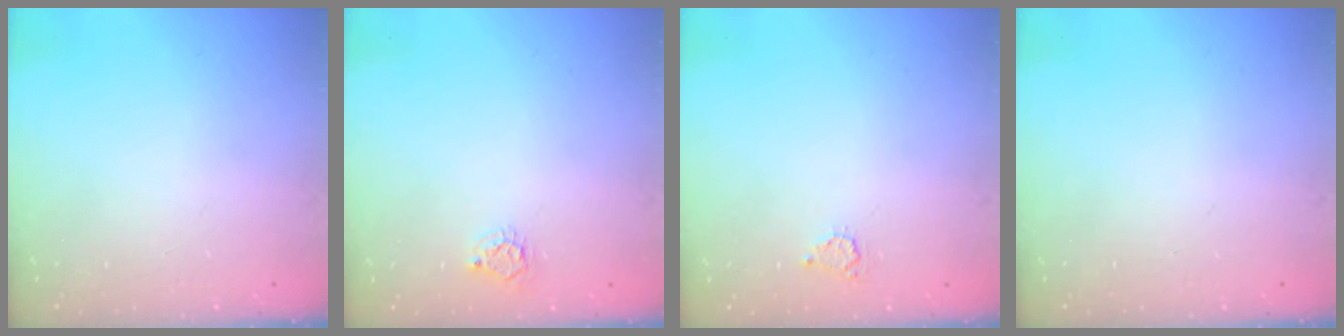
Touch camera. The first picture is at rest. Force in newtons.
{"total": 5.2, "press": 5.1, "slide": 0.4}
{"total": 3.6, "press": 3.6, "slide": 0.5}
{"total": 0.0}